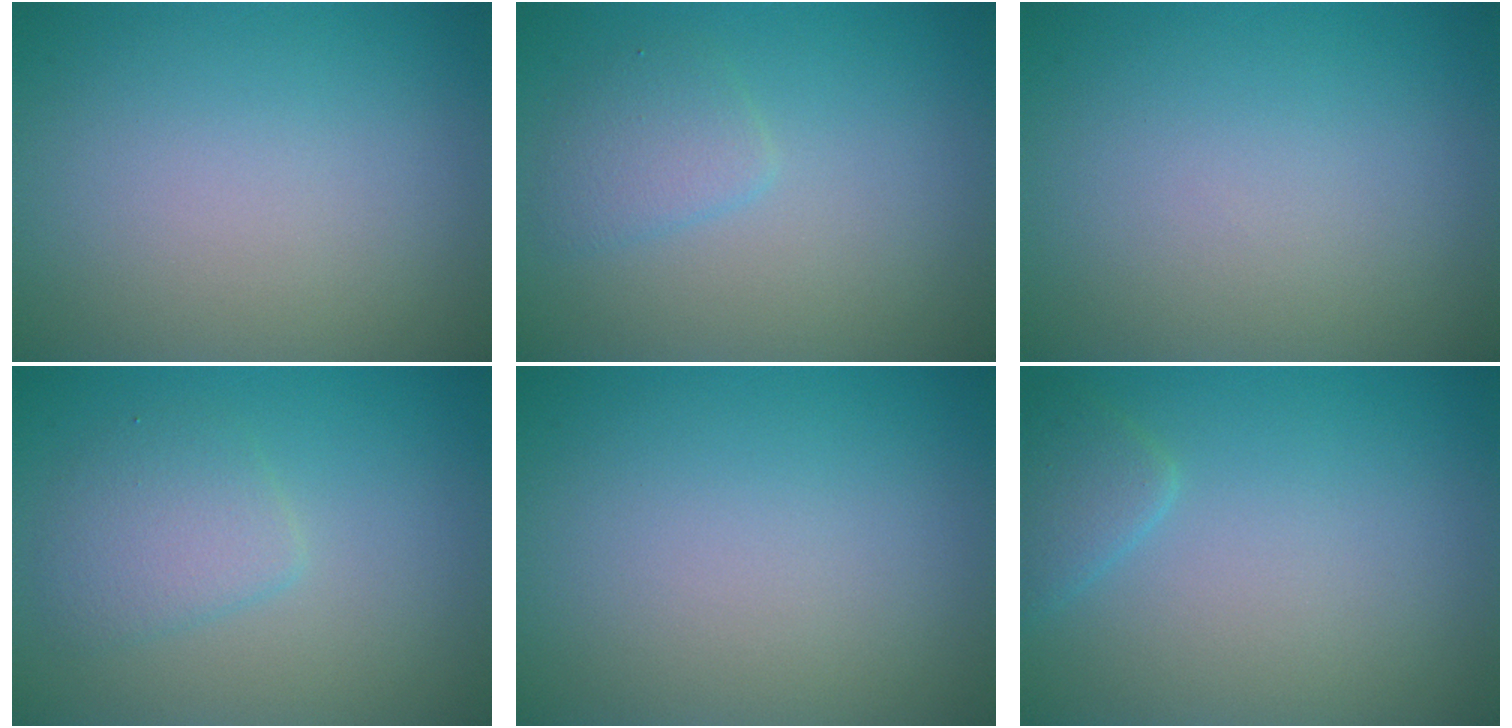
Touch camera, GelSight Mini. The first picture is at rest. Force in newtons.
{"total": 1.9, "press": 1.9, "slide": 0.0}
{"total": 0.0}
{"total": 2.7, "press": 2.7, "slide": 0.2}
{"total": 0.0}
{"total": 1.7, "press": 1.7, "slide": 0.2}